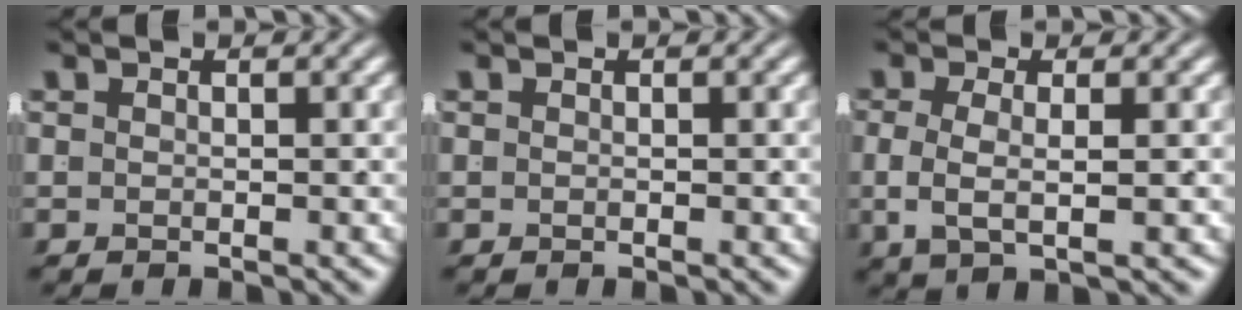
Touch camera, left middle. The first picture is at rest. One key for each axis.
{"total": 0.0}
{"total": 3.1, "fx": -0.1, "fy": 0.9, "fz": 2.9, "tx": -0.058, "ty": -0.013, "tz": 0.008}